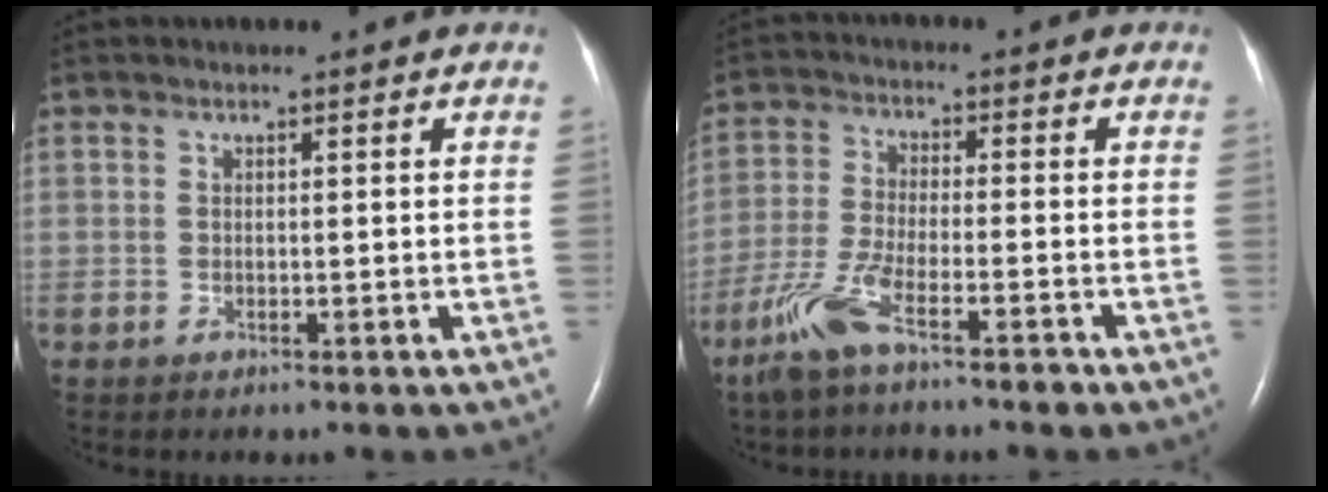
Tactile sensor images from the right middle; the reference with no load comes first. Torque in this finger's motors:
{"motor_torque": [0.44, -0.40, 0.17, 0.05]}